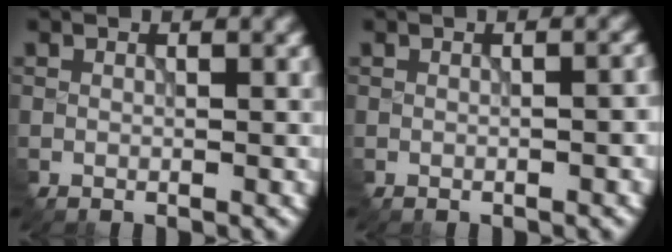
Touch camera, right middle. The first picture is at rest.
{"total": 2.2, "force": [-0.3, 0.9, 2.0], "torque": [-0.014, 0.003, 0.006]}